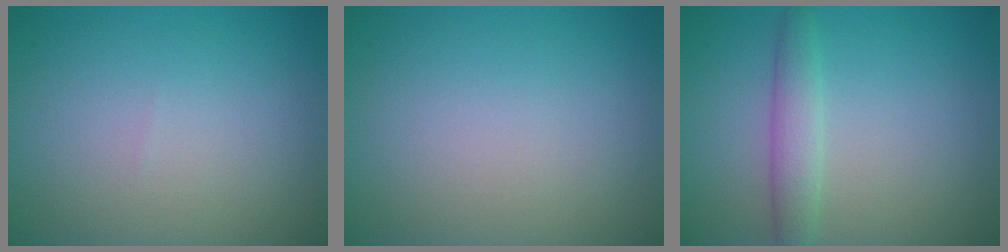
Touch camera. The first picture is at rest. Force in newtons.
{"total": 0.0}
{"total": 2.5, "press": 2.5, "slide": 0.0}